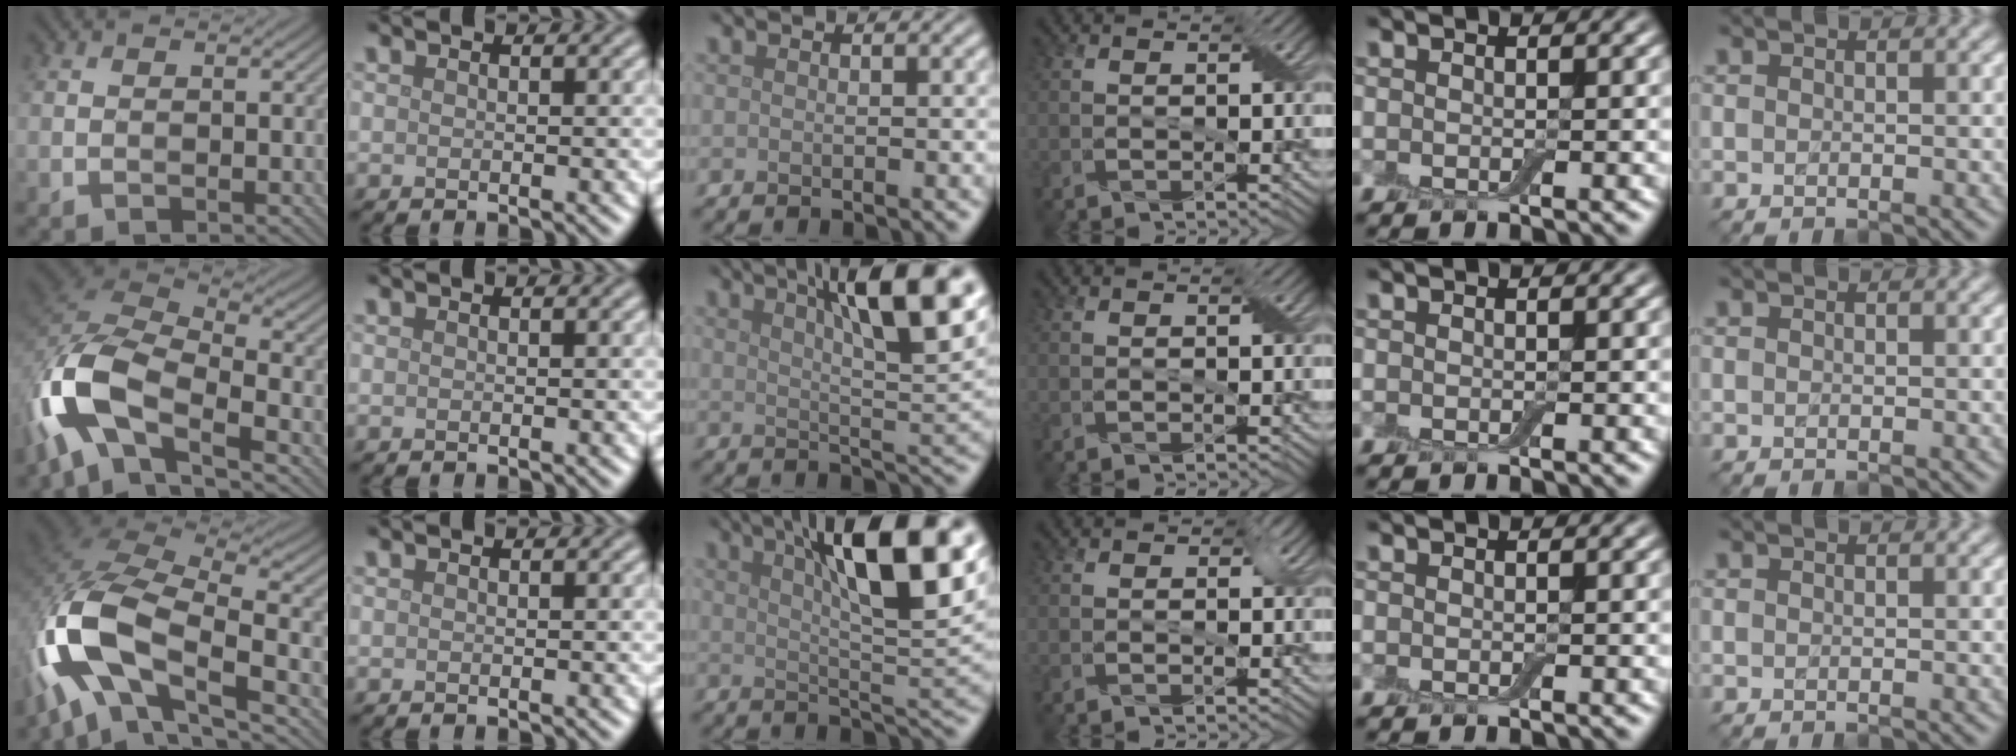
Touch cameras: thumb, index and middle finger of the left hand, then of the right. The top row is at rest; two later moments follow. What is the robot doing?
{"motion": "extract", "object": "airpods case & airpods"}